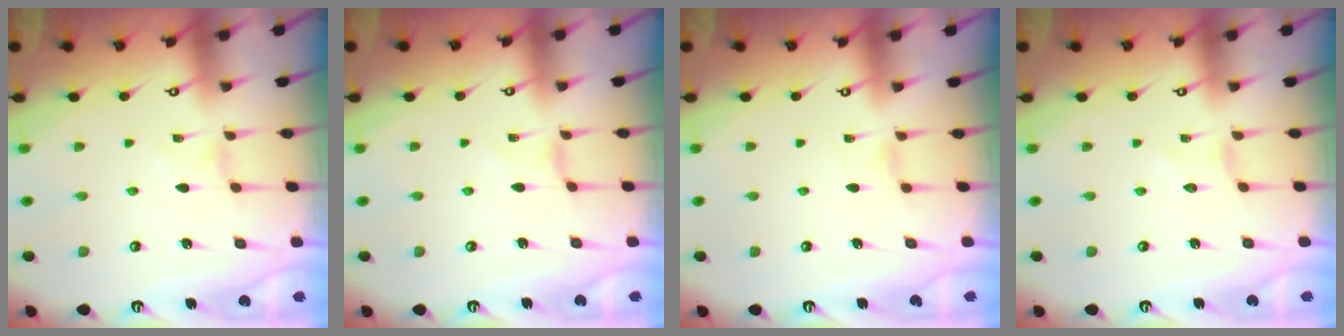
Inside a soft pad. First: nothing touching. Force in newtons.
{"total": 0.0}
{"total": 1.4, "press": 1.3, "slide": 0.4}
{"total": 0.0}